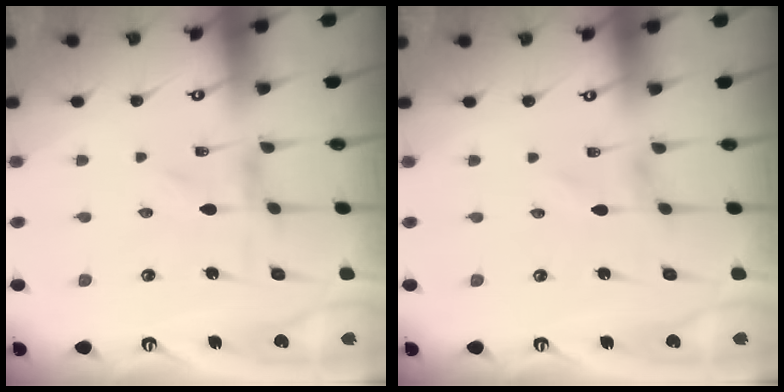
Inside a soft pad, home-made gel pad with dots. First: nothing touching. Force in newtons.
{"total": 1.2, "press": 1.2, "slide": 0.1}